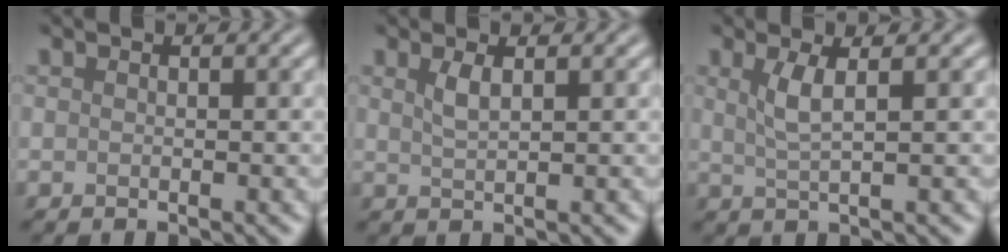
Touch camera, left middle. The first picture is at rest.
{"total": 1.6, "force": [0.8, 0.5, 1.3], "torque": [-0.027, -0.001, 0.015]}
{"total": 2.6, "force": [0.8, 0.6, 2.3], "torque": [-0.044, -0.003, 0.017]}